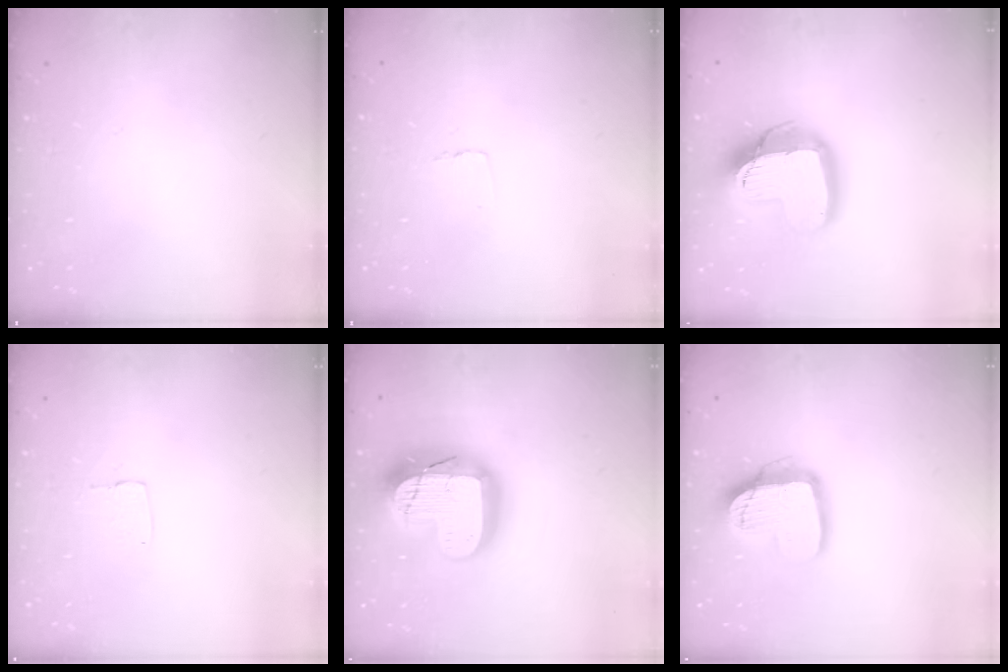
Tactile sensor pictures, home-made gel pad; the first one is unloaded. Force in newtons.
{"total": 3.1, "press": 3.1, "slide": 0.3}
{"total": 18.8, "press": 18.7, "slide": 1.8}
{"total": 3.5, "press": 3.5, "slide": 0.1}
{"total": 26.0, "press": 25.9, "slide": 2.1}
{"total": 15.3, "press": 15.2, "slide": 1.3}